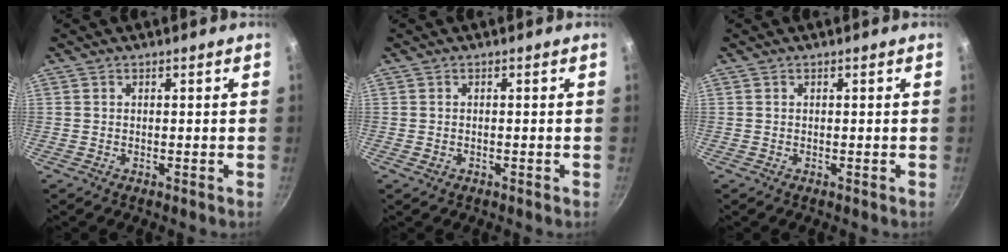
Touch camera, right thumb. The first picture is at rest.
{"total": 0.7, "force": [-0.2, 0.5, 0.4], "torque": [-0.005, 0.001, -0.005]}
{"total": 0.0}